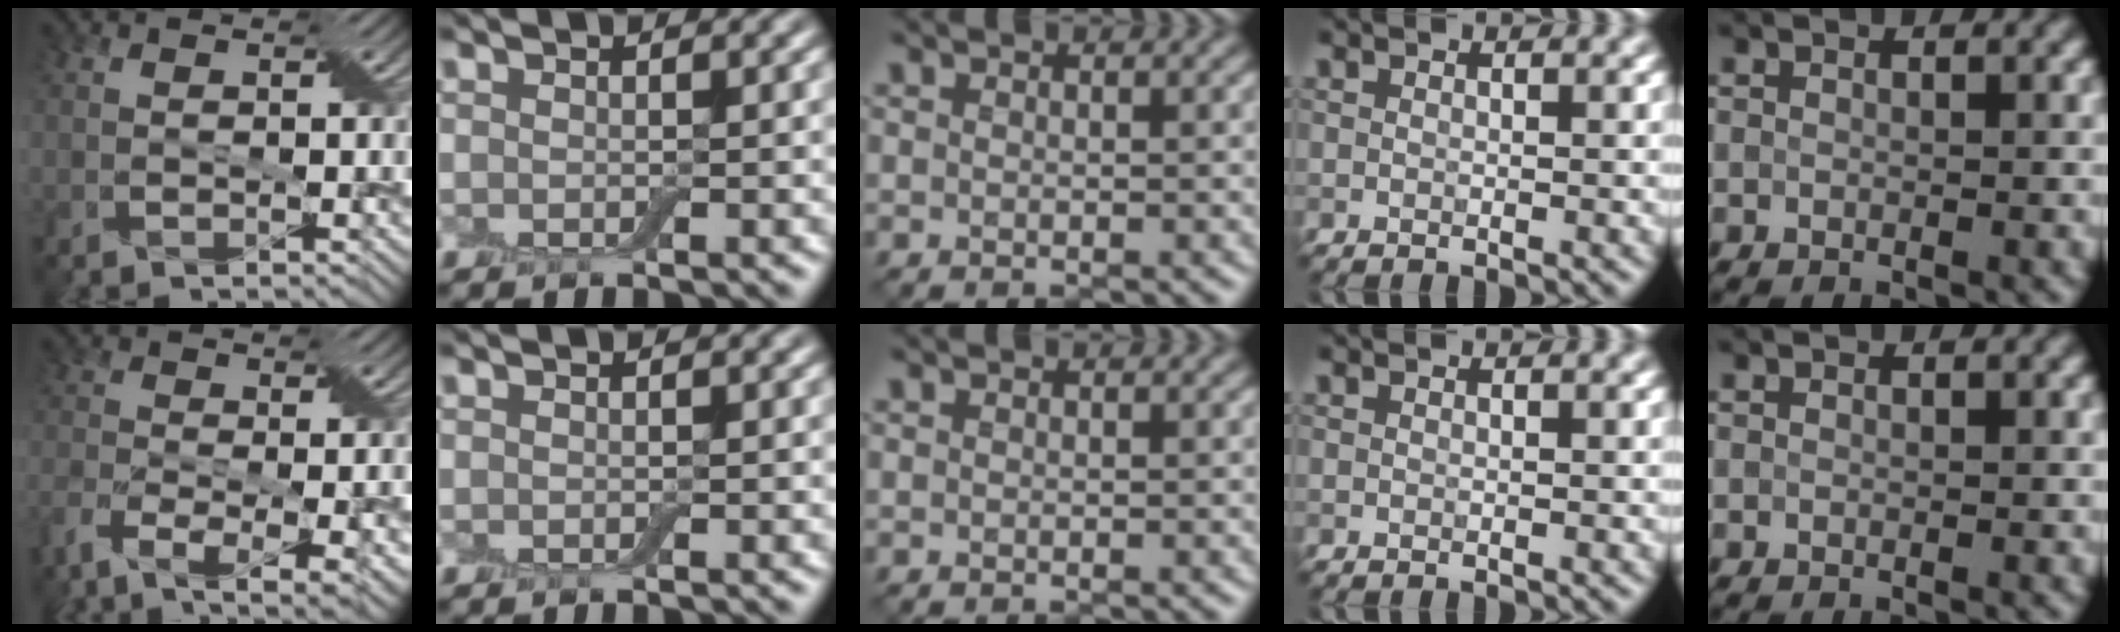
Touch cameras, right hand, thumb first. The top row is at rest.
{"thumb": {"total": 9.9, "force": [-6.2, 3.4, 6.9], "torque": [-0.147, -0.020, -0.104]}}